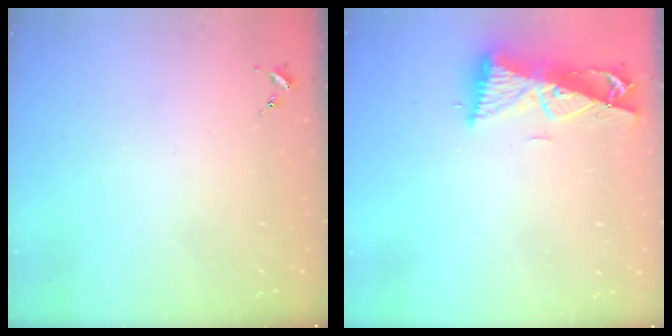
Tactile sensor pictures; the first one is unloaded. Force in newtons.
{"total": 9.5, "press": 9.5, "slide": 0.9}